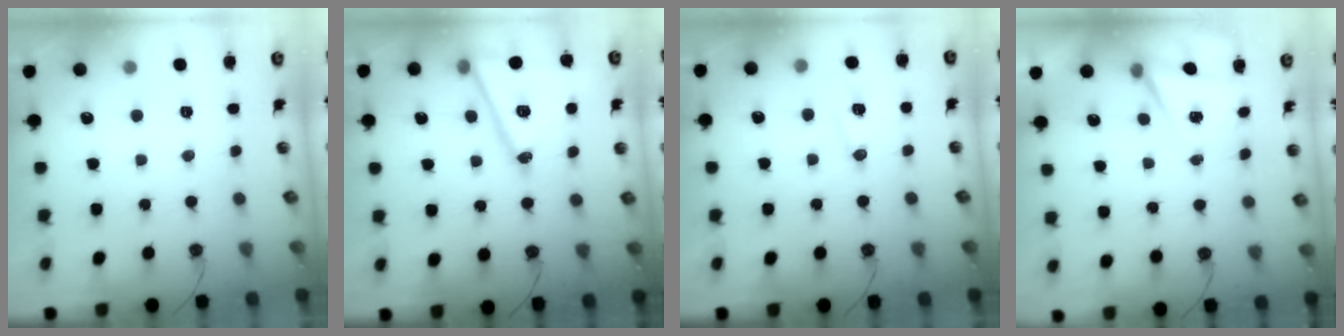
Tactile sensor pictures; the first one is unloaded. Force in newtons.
{"total": 16.2, "press": 15.8, "slide": 3.6}
{"total": 8.2, "press": 8.2, "slide": 0.8}
{"total": 4.4, "press": 2.5, "slide": 3.7}